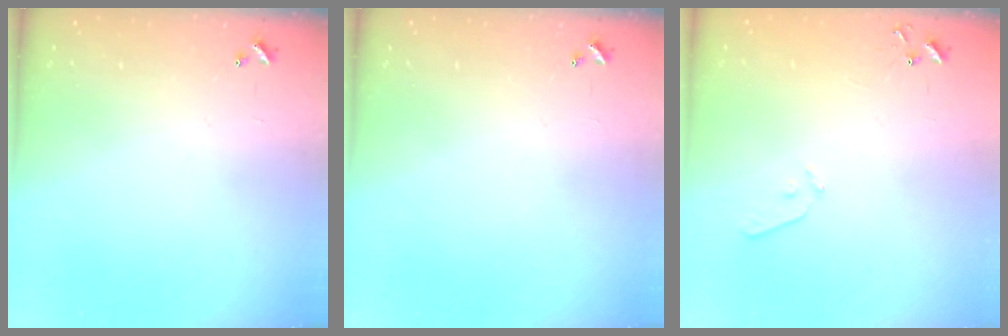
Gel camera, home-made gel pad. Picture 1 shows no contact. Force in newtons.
{"total": 0.0}
{"total": 6.2, "press": 6.2, "slide": 0.5}